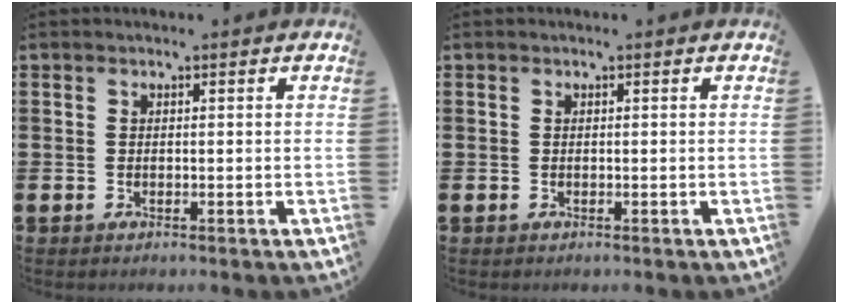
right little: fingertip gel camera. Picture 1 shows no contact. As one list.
[{"total": 0.0}]